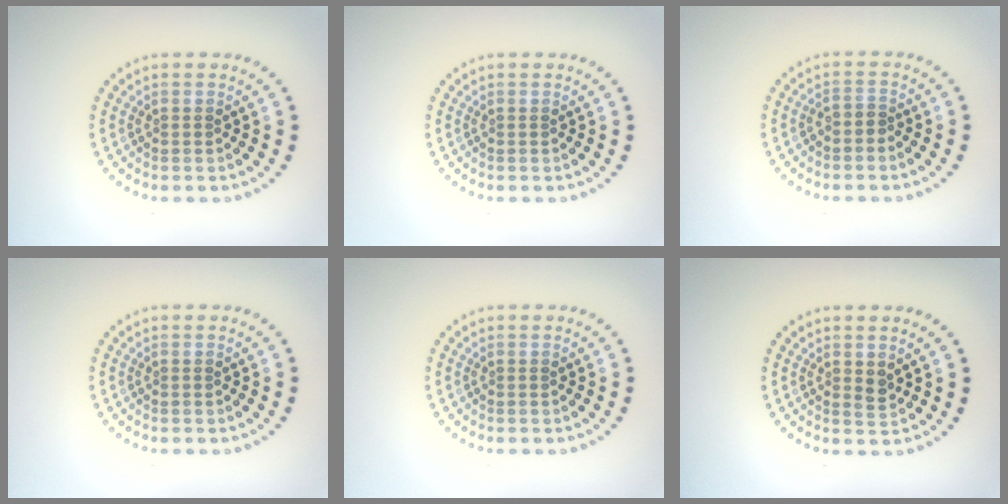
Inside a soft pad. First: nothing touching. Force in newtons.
{"total": 0.0}
{"total": 0.7, "press": 0.5, "slide": 0.6}
{"total": 0.0}
{"total": 0.0}
{"total": 1.0, "press": 1.0, "slide": 0.3}